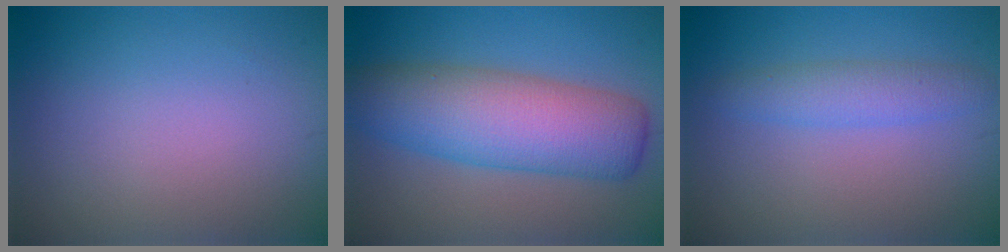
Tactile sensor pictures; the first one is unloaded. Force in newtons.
{"total": 8.5, "press": 8.5, "slide": 0.2}
{"total": 2.5, "press": 2.5, "slide": 0.1}